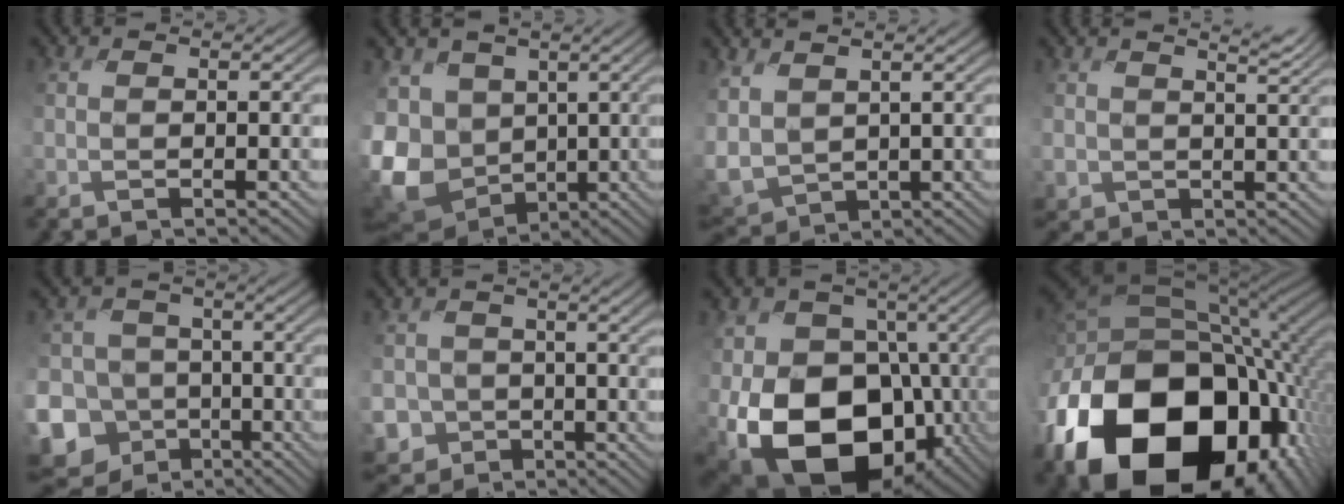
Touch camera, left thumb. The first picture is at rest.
{"total": 13.0, "force": [-2.3, 10.2, 7.7], "torque": [-0.227, -0.023, -0.046]}
{"total": 5.7, "force": [1.1, 4.3, 3.6], "torque": [-0.132, -0.013, 0.015]}
{"total": 2.4, "force": [2.2, 1.0, -0.2], "torque": [-0.010, -0.004, 0.036]}
{"total": 14.8, "force": [-8.0, 12.0, 3.2], "torque": [-0.124, -0.020, -0.138]}
{"total": 5.7, "force": [-2.7, 5.0, -0.4], "torque": [-0.010, -0.020, -0.073]}
{"total": 20.5, "force": [-7.1, 14.7, 12.5], "torque": [-0.260, -0.023, -0.116]}
{"total": 21.3, "force": [-8.3, 15.2, 12.4], "torque": [-0.296, -0.061, -0.115]}